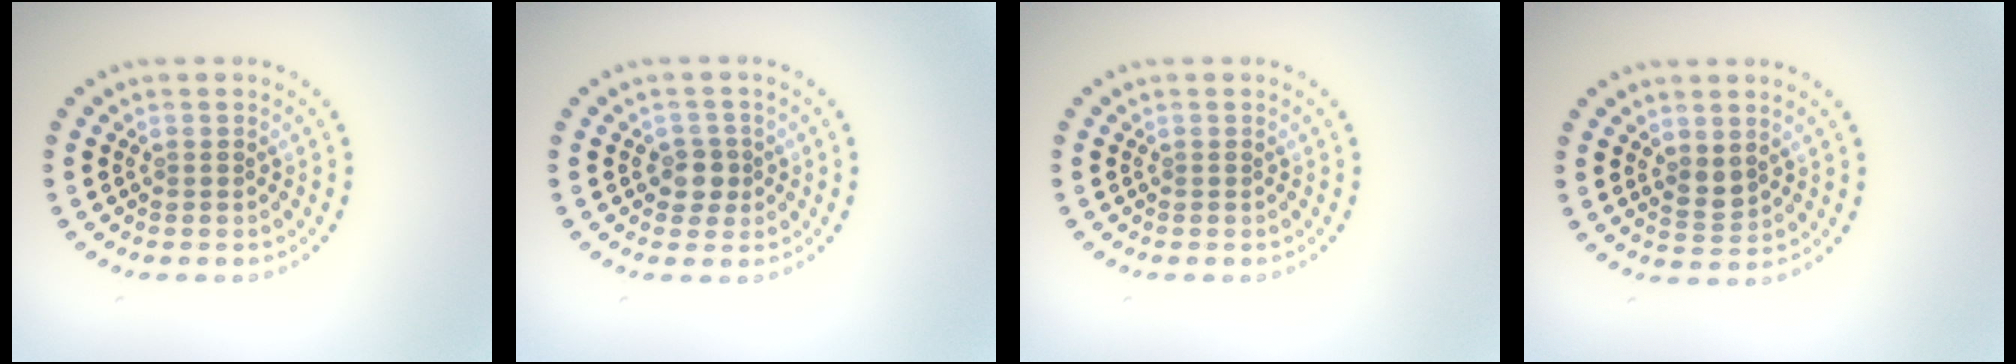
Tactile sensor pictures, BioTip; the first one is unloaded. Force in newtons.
{"total": 1.9, "press": 1.6, "slide": 0.9}
{"total": 0.0}
{"total": 1.5, "press": 1.5, "slide": 0.5}